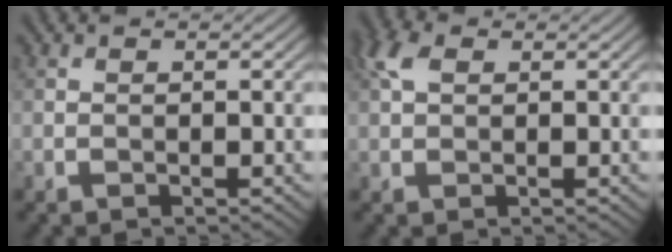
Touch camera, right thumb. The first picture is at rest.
{"total": 3.4, "force": [1.4, 2.1, 2.3], "torque": [-0.061, 0.012, 0.024]}